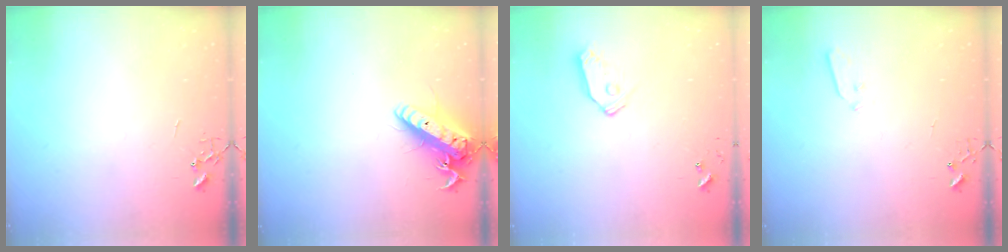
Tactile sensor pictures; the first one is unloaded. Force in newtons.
{"total": 16.4, "press": 16.1, "slide": 3.0}
{"total": 8.1, "press": 8.1, "slide": 0.7}
{"total": 3.5, "press": 3.4, "slide": 0.6}